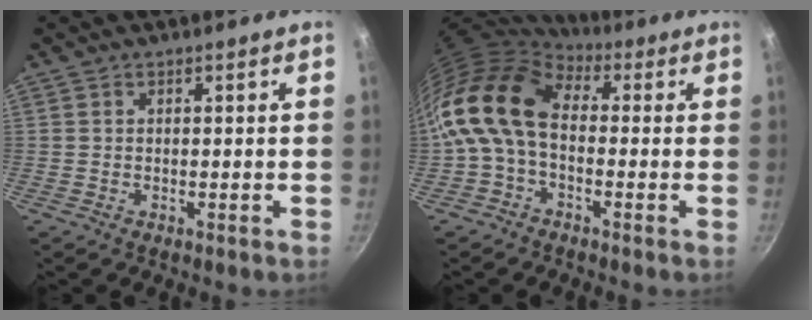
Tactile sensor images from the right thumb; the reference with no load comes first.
{"total": 13.2, "force": [-0.1, 8.6, 10.0], "torque": [-0.179, 0.025, -0.021]}